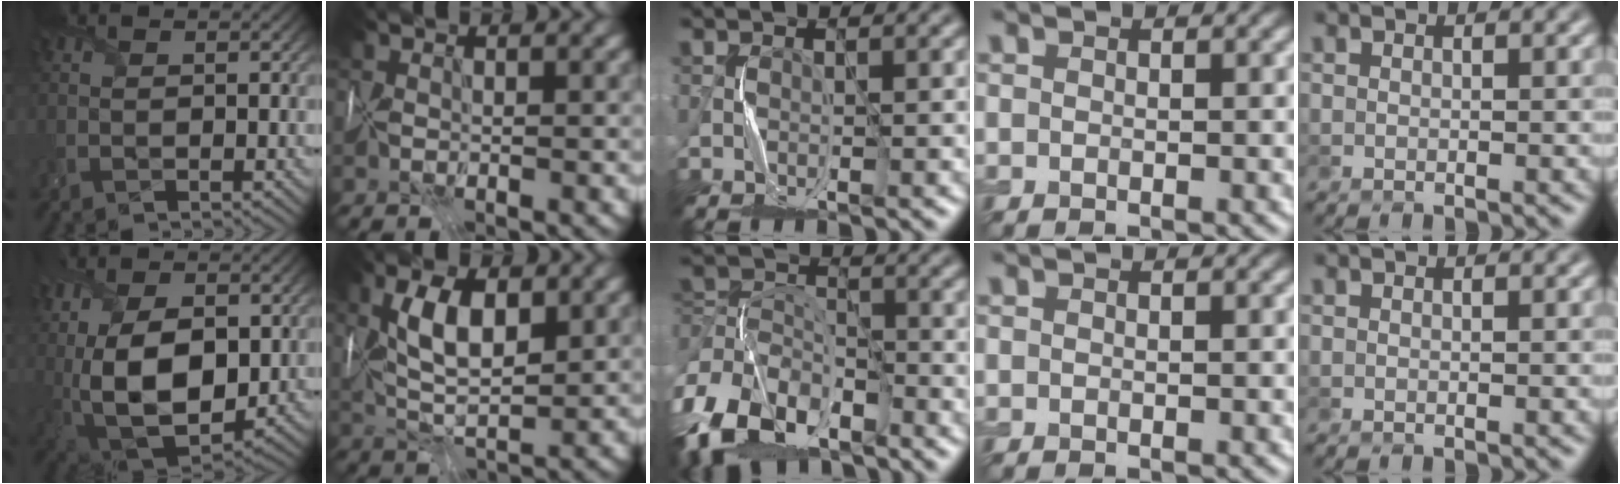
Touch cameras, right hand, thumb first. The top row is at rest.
{"thumb": {"total": 17.5, "force": [1.3, 10.6, 13.8], "torque": [-0.282, -0.017, 0.041]}, "index": {"total": 6.3, "force": [1.9, 2.8, 5.3], "torque": [-0.105, 0.008, 0.034]}, "middle": {"total": 10.3, "force": [-6.3, 6.0, 5.6], "torque": [-0.119, 0.001, -0.138]}}